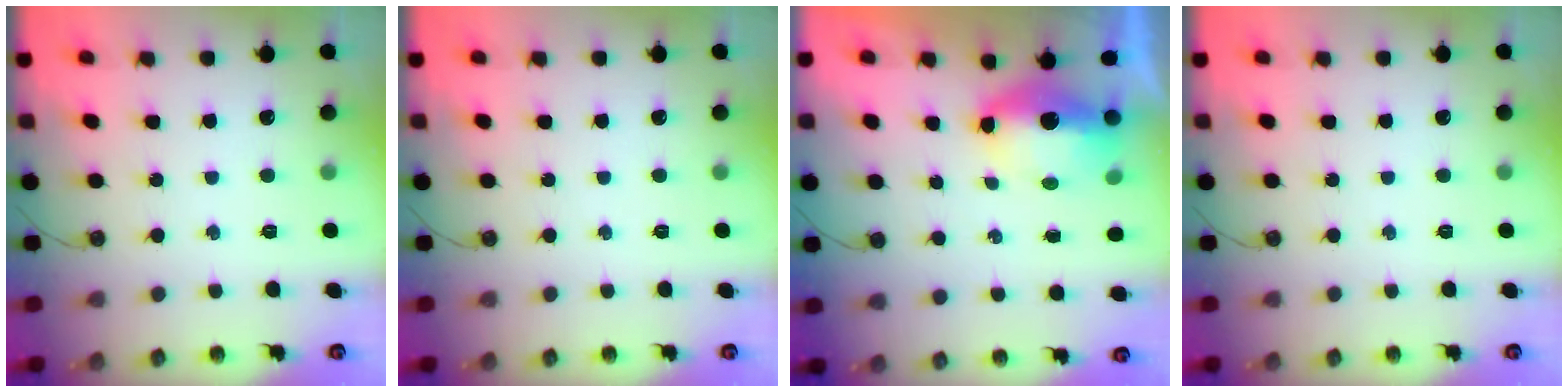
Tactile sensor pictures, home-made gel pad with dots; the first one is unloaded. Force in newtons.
{"total": 0.0}
{"total": 7.1, "press": 7.0, "slide": 0.8}
{"total": 0.0}